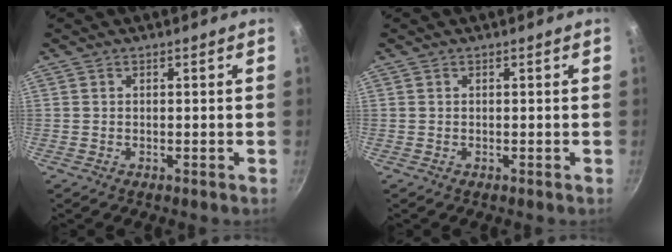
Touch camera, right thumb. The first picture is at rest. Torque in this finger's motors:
{"motor_torque": [-0.01, 0.01, -0.16, 0.06, 0.03]}